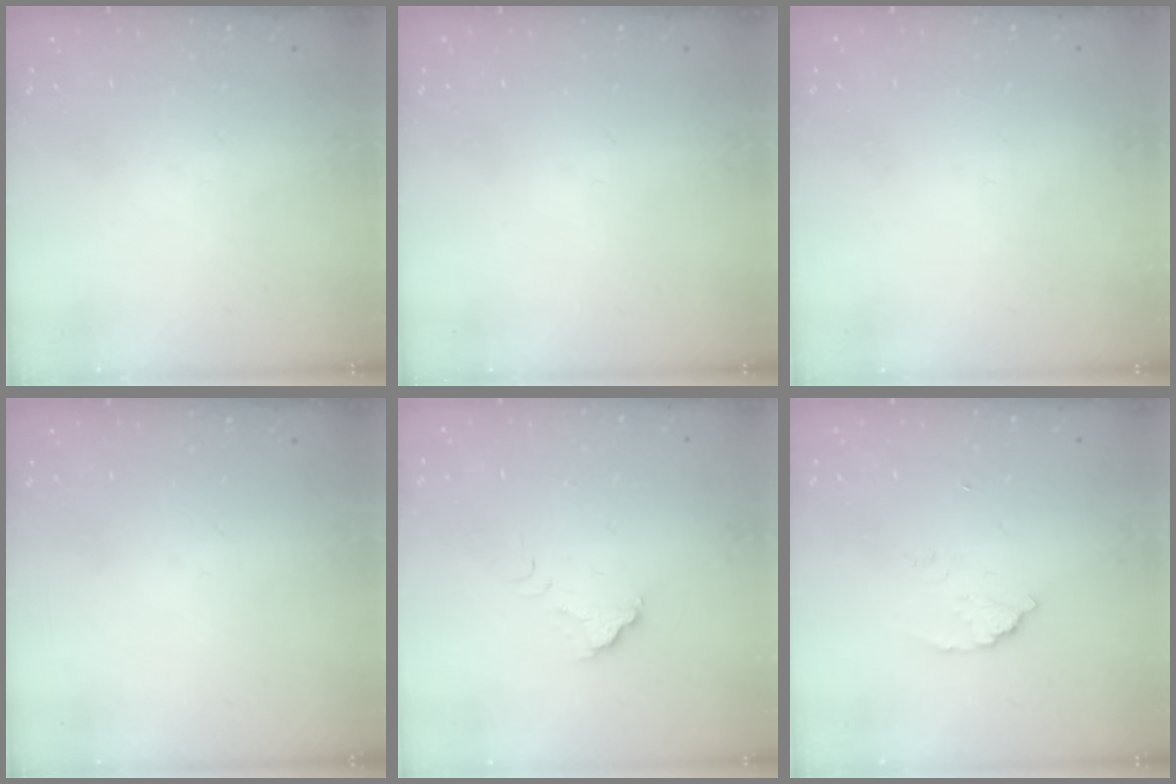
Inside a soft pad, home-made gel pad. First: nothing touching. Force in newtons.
{"total": 0.0}
{"total": 2.1, "press": 2.1, "slide": 0.1}
{"total": 0.0}
{"total": 2.4, "press": 2.4, "slide": 0.1}
{"total": 2.7, "press": 2.7, "slide": 0.1}